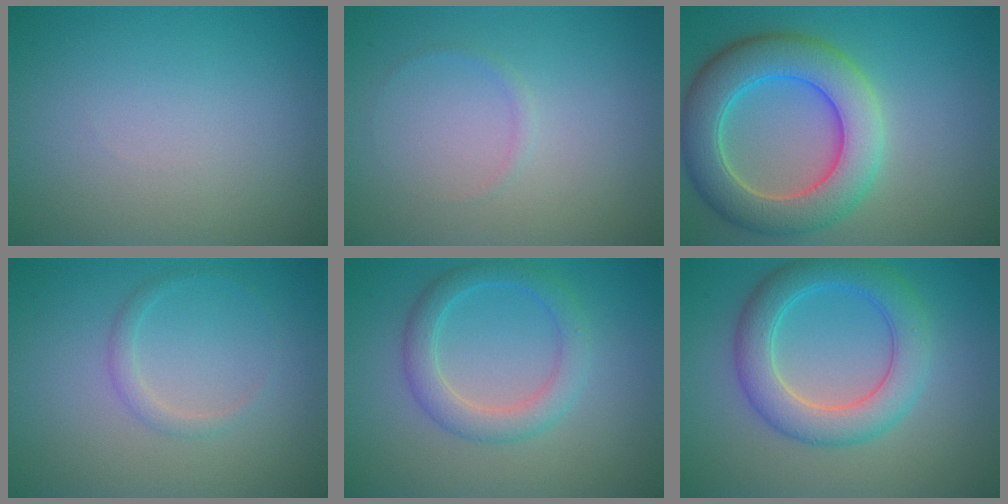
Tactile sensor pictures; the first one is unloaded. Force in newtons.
{"total": 0.6, "press": 0.6, "slide": 0.1}
{"total": 8.3, "press": 8.3, "slide": 0.6}
{"total": 1.2, "press": 1.2, "slide": 0.2}
{"total": 3.3, "press": 3.3, "slide": 0.1}
{"total": 5.4, "press": 5.4, "slide": 0.1}